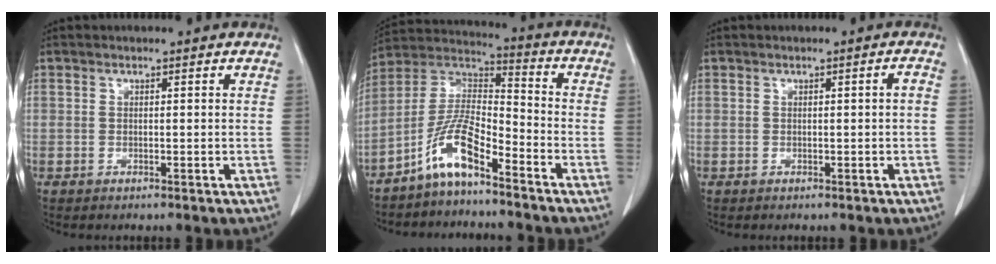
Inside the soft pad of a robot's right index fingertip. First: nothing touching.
{"total": 9.3, "force": [-6.3, 2.2, 6.5], "torque": [-0.135, 0.019, -0.123]}
{"total": 1.0, "force": [-0.2, 0.0, 1.0], "torque": [-0.014, 0.001, 0.000]}